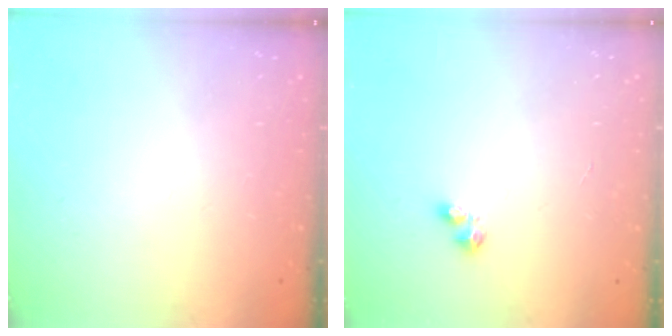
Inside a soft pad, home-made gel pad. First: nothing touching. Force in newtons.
{"total": 2.5, "press": 2.5, "slide": 0.4}